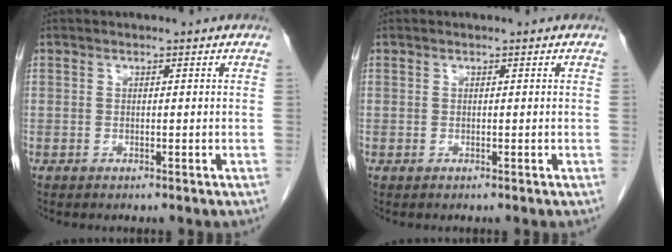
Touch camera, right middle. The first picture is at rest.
{"total": 0.0}